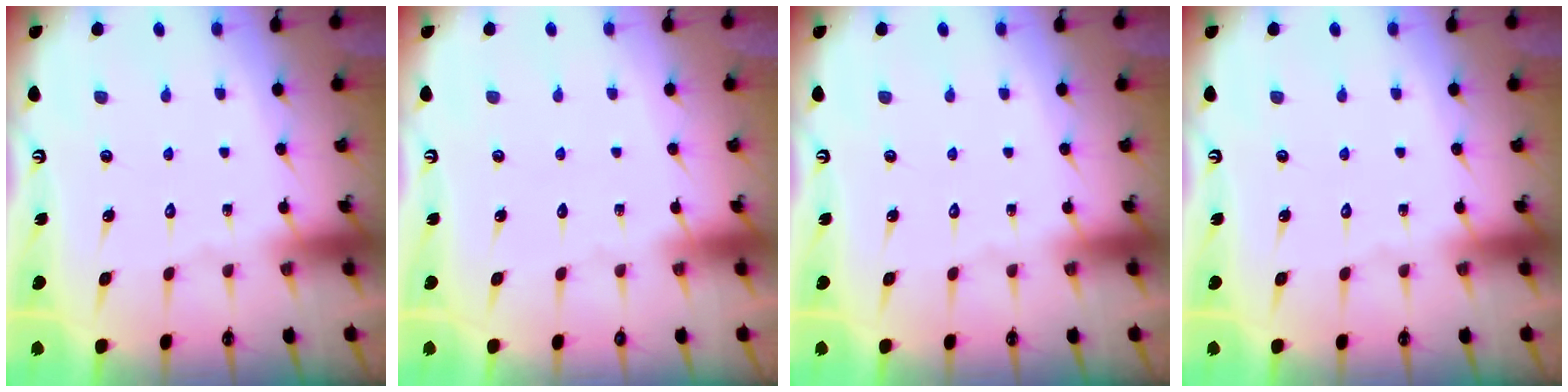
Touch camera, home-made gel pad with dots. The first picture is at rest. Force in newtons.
{"total": 0.0}
{"total": 0.0}
{"total": 0.0}